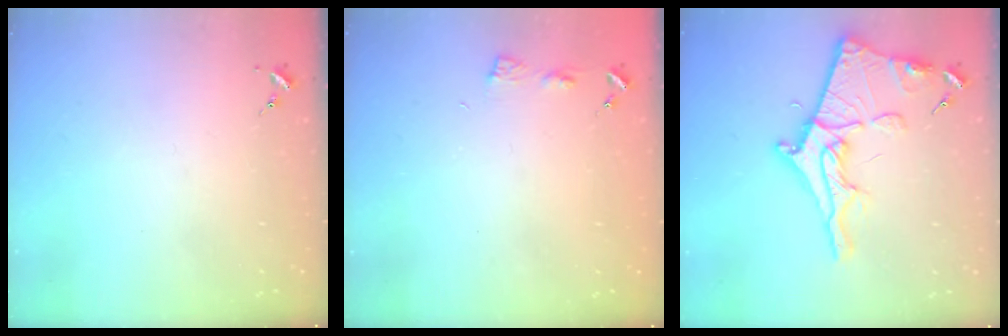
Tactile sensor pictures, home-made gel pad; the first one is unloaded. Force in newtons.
{"total": 3.8, "press": 3.7, "slide": 0.4}
{"total": 17.4, "press": 17.4, "slide": 1.3}